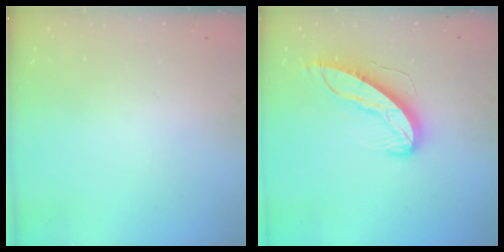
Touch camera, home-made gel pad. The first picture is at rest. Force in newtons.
{"total": 11.6, "press": 11.6, "slide": 1.1}